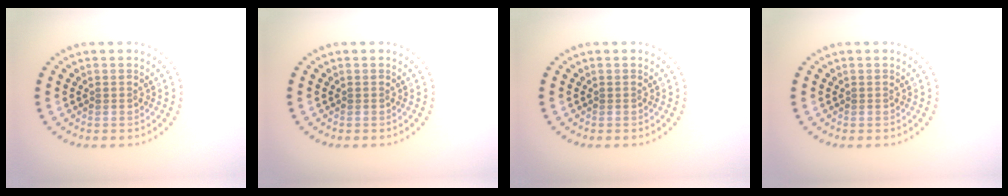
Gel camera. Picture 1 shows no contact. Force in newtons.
{"total": 0.0}
{"total": 0.0}
{"total": 0.0}